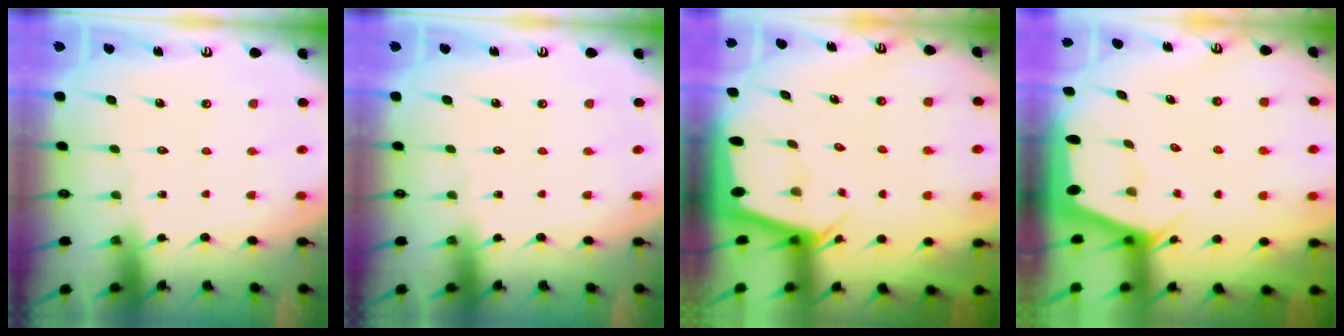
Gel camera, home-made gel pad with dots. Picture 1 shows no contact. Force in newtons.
{"total": 0.0}
{"total": 2.4, "press": 2.4, "slide": 0.2}
{"total": 2.0, "press": 2.0, "slide": 0.3}